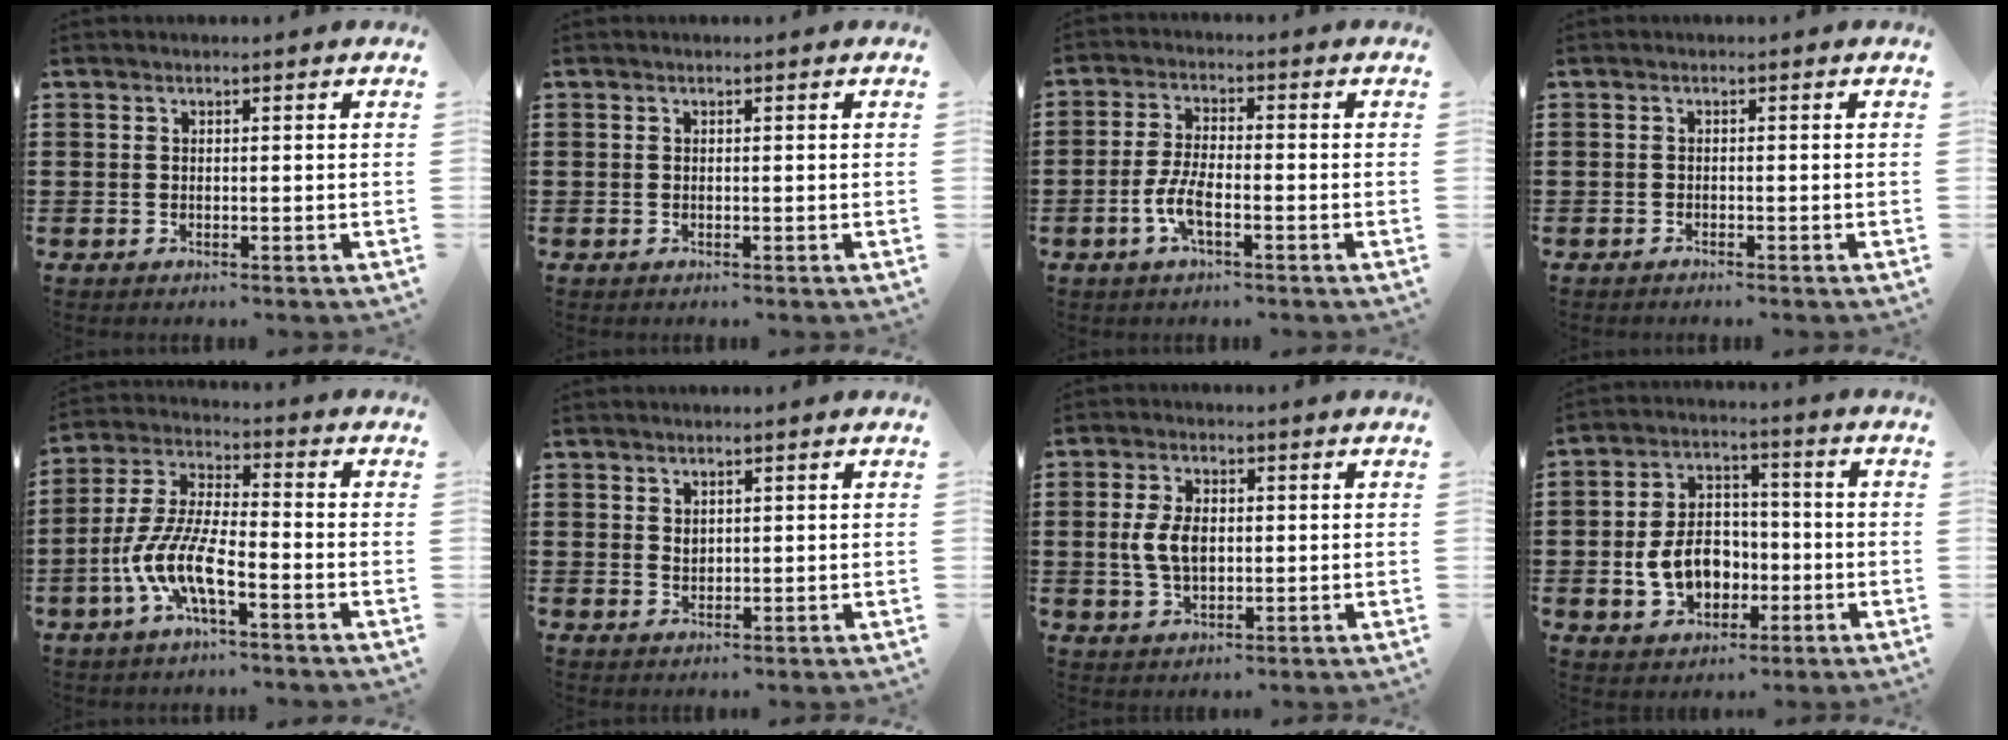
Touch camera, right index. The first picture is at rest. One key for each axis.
{"total": 0.0}
{"total": 5.3, "fx": -2.1, "fy": 1.7, "fz": 4.5, "tx": -0.110, "ty": -0.007, "tz": -0.046}
{"total": 0.7, "fx": -0.7, "fy": 0.0, "fz": 0.1, "tx": -0.003, "ty": -0.001, "tz": -0.014}
{"total": 9.3, "fx": -4.7, "fy": 2.4, "fz": 7.7, "tx": -0.189, "ty": -0.013, "tz": -0.094}
{"total": 1.3, "fx": 0.9, "fy": 0.8, "fz": 0.5, "tx": -0.011, "ty": 0.002, "tz": 0.017}
{"total": 5.6, "fx": 0.3, "fy": 3.4, "fz": 4.5, "tx": -0.098, "ty": 0.003, "tz": -0.002}
{"total": 8.3, "fx": -1.9, "fy": 6.0, "fz": 5.3, "tx": -0.105, "ty": 0.005, "tz": -0.039}